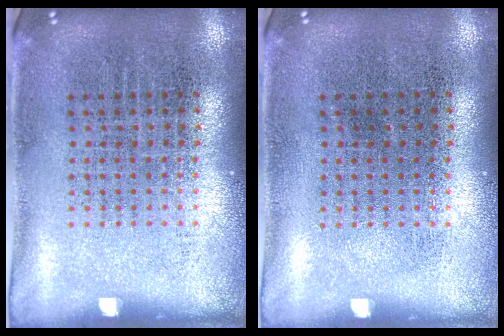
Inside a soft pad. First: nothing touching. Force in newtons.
{"total": 0.0}